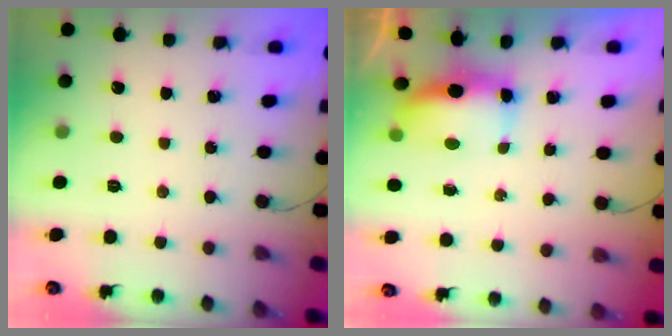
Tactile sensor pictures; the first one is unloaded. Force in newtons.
{"total": 7.0, "press": 6.9, "slide": 1.2}